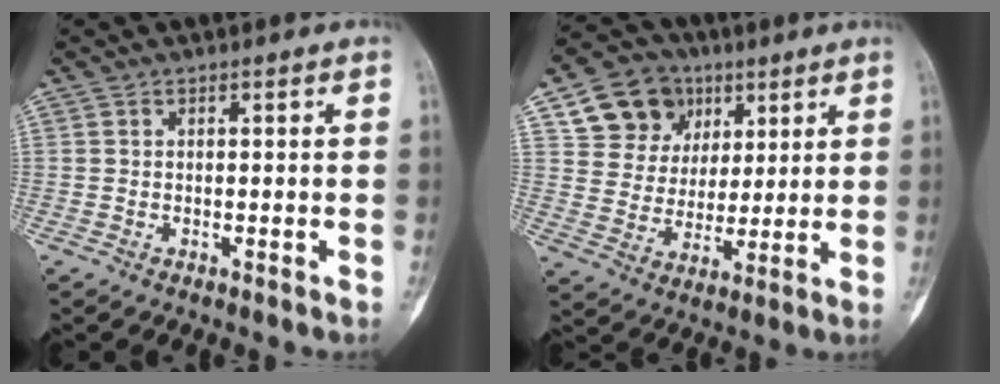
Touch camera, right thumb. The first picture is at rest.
{"total": 13.6, "force": [6.5, 11.0, 4.6], "torque": [-0.043, -0.014, 0.118]}